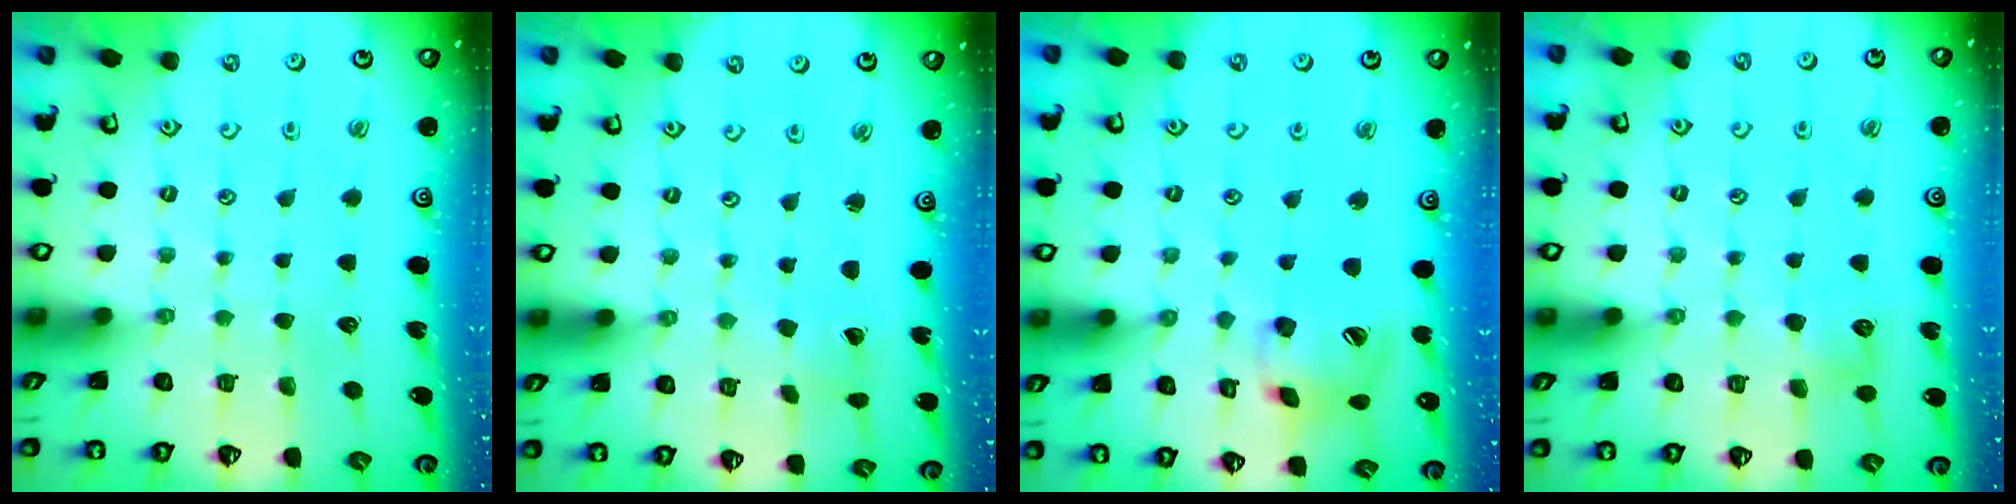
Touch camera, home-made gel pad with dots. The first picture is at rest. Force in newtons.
{"total": 0.9, "press": 0.9, "slide": 0.1}
{"total": 14.1, "press": 13.9, "slide": 2.2}
{"total": 8.5, "press": 8.5, "slide": 0.7}